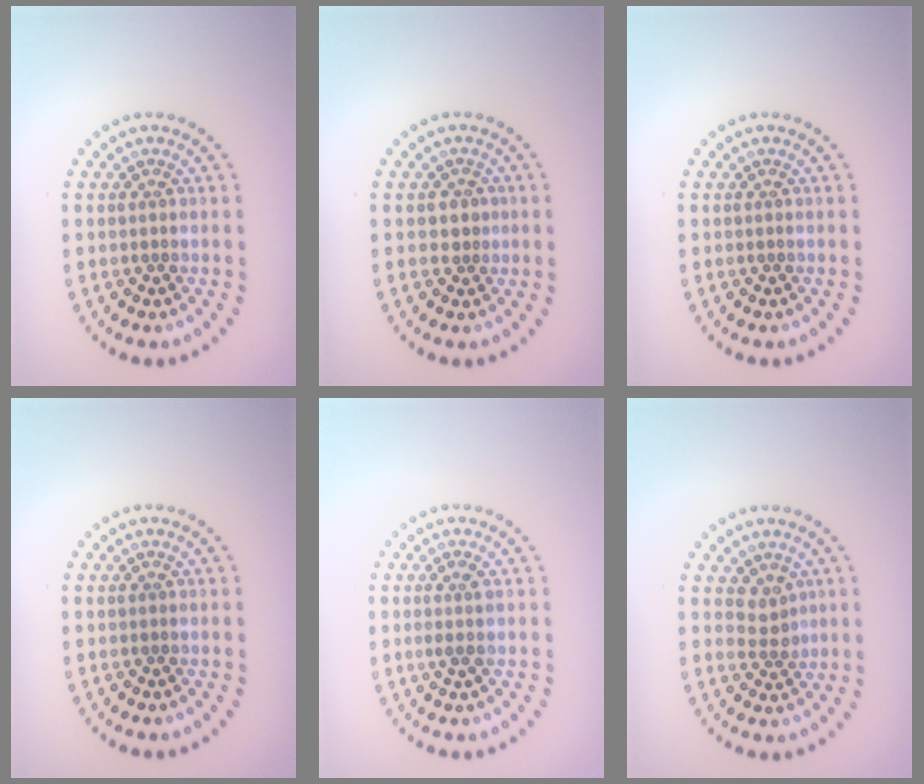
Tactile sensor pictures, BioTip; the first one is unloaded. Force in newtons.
{"total": 1.5, "press": 1.2, "slide": 0.9}
{"total": 0.0}
{"total": 0.0}
{"total": 1.3, "press": 1.1, "slide": 0.7}
{"total": 1.9, "press": 1.4, "slide": 1.3}